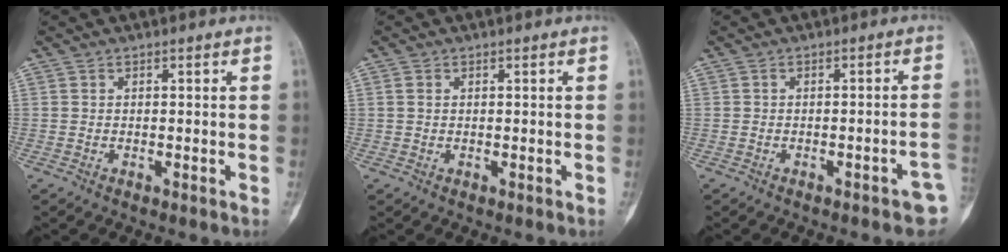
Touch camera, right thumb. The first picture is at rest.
{"total": 1.1, "force": [0.3, 0.8, 0.6], "torque": [-0.010, 0.002, 0.008]}
{"total": 4.6, "force": [-2.4, 1.1, 3.7], "torque": [-0.035, 0.018, -0.026]}